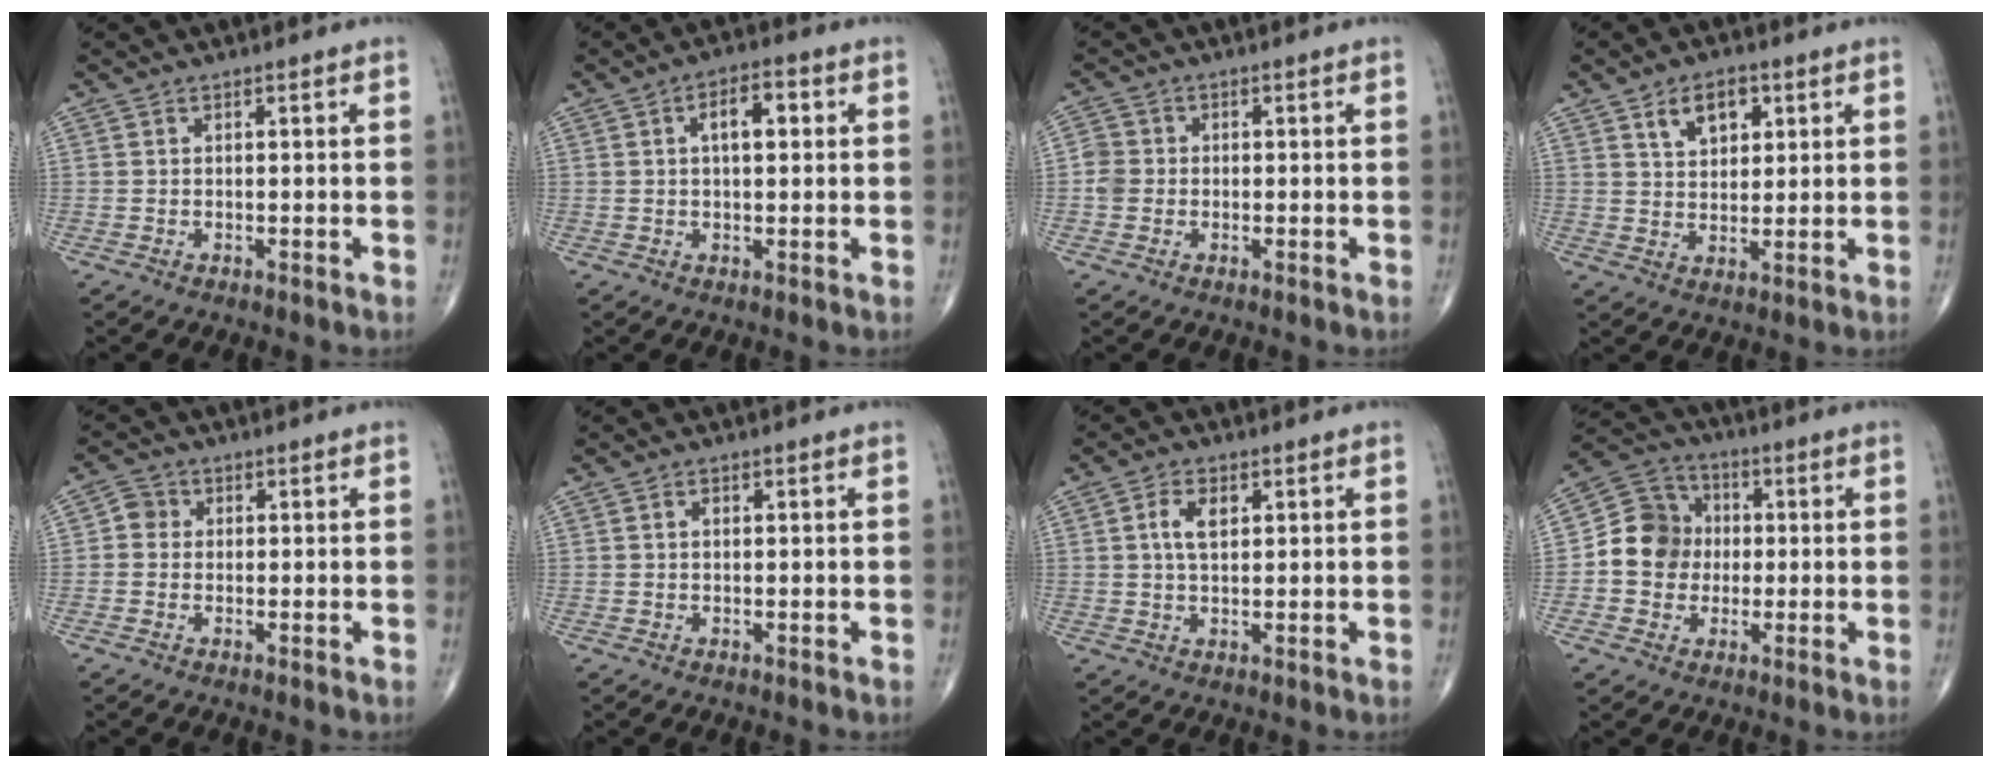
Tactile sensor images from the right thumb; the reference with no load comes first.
{"total": 5.7, "force": [1.4, 2.7, 4.8], "torque": [-0.063, 0.008, 0.017]}
{"total": 3.1, "force": [-0.4, 2.9, 1.1], "torque": [-0.013, 0.006, -0.012]}
{"total": 7.1, "force": [3.4, 4.4, 4.4], "torque": [-0.050, -0.015, 0.058]}
{"total": 2.9, "force": [0.0, 2.7, 1.0], "torque": [-0.002, 0.006, -0.008]}
{"total": 0.9, "force": [0.3, 0.6, 0.6], "torque": [-0.013, 0.003, 0.005]}
{"total": 4.7, "force": [1.4, 2.6, 3.6], "torque": [-0.069, 0.002, 0.025]}
{"total": 10.4, "force": [-0.4, 9.4, 4.4], "torque": [-0.050, 0.029, -0.020]}